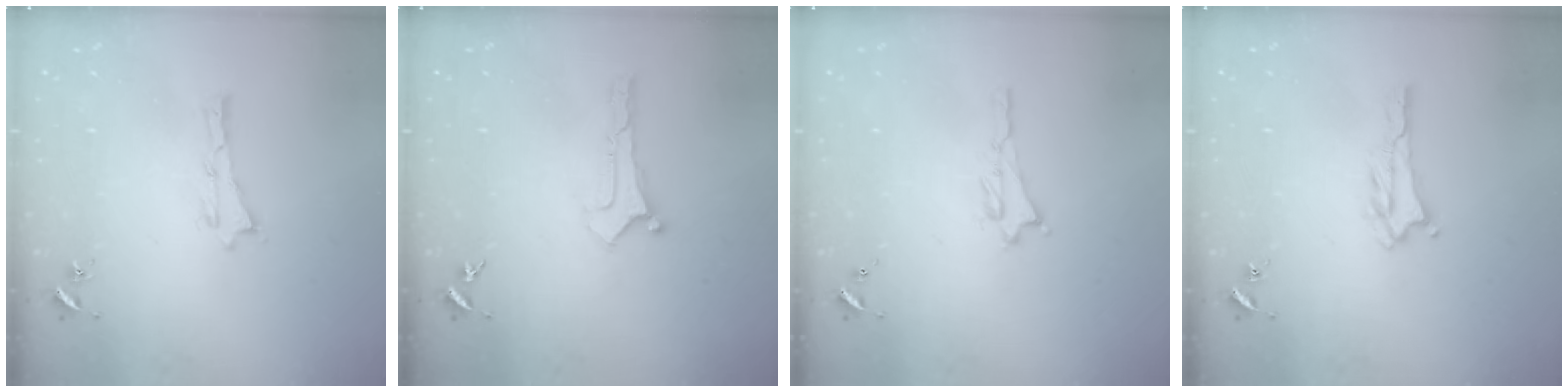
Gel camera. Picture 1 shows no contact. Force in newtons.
{"total": 0.0}
{"total": 0.8, "press": 0.8, "slide": 0.2}
{"total": 2.1, "press": 2.1, "slide": 0.3}